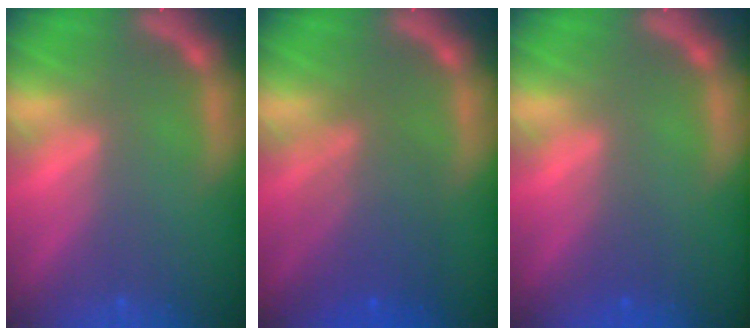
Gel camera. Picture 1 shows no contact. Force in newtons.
{"total": 5.5}
{"total": 0.9}